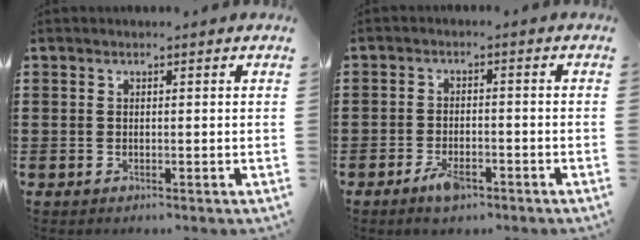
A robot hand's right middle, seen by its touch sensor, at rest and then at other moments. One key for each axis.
{"total": 4.0, "fx": -2.4, "fy": 1.5, "fz": 2.8, "tx": -0.059, "ty": -0.001, "tz": -0.045}